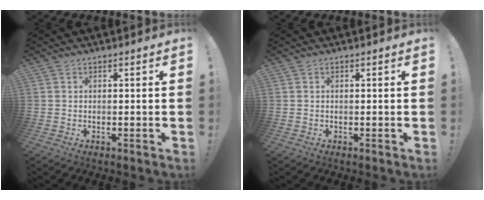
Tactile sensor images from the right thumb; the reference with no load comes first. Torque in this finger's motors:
{"motor_torque": [0.08, -0.01, 0.25, 0.09, 0.06]}